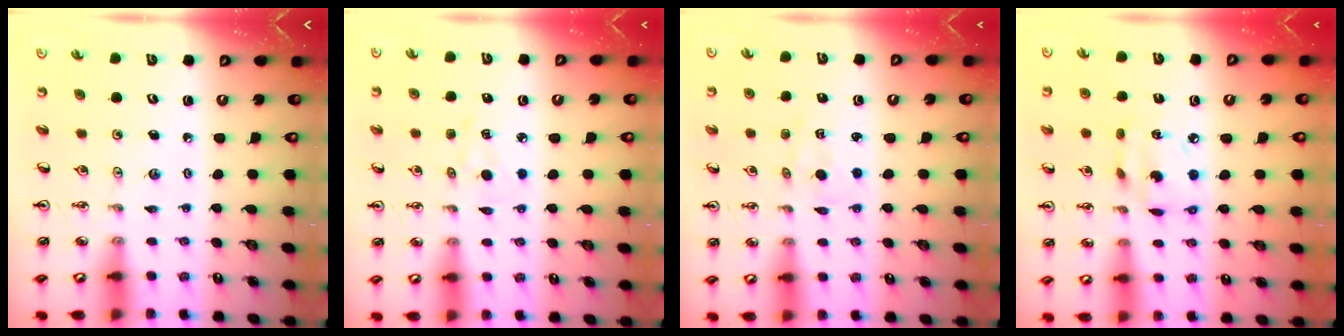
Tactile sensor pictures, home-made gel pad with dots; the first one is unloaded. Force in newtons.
{"total": 4.7, "press": 4.7, "slide": 0.6}
{"total": 1.8, "press": 1.7, "slide": 0.3}
{"total": 6.5, "press": 6.5, "slide": 0.2}